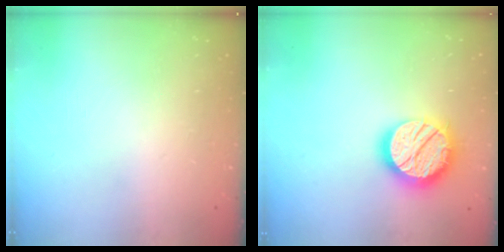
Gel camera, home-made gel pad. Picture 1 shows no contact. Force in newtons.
{"total": 17.9, "press": 17.9, "slide": 1.1}